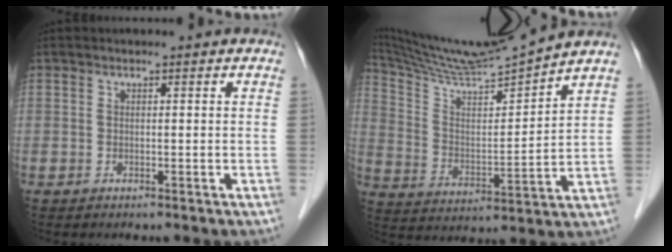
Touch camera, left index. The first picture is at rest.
{"total": 14.9, "force": [14.0, -1.7, 4.8], "torque": [-0.101, -0.006, 0.252]}